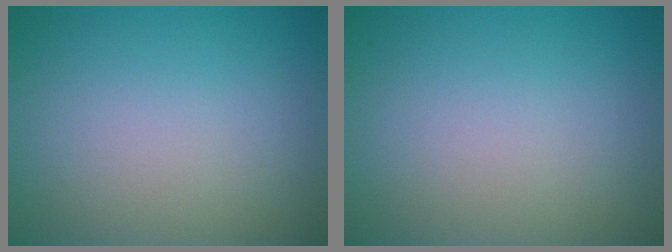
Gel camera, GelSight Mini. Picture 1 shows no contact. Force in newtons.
{"total": 0.0}